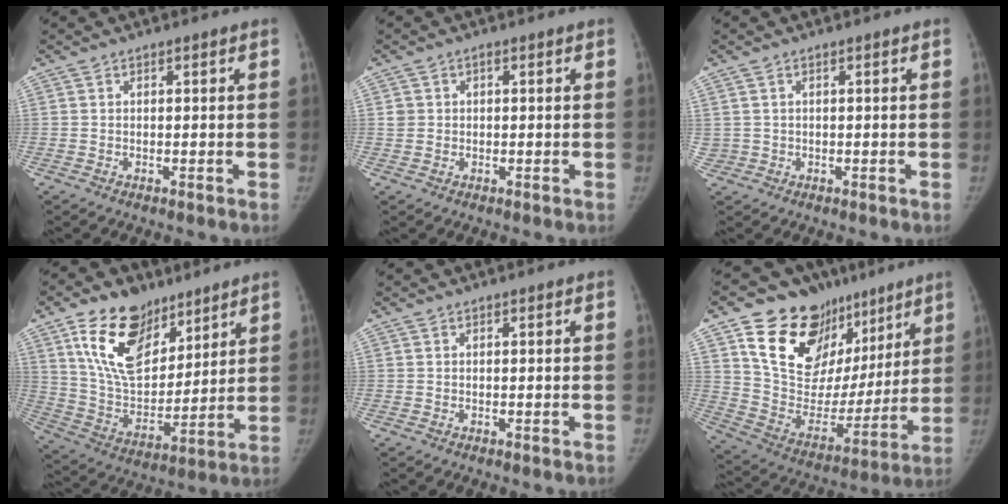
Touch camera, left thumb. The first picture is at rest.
{"total": 1.8, "force": [0.1, 1.7, 0.6], "torque": [-0.002, 0.004, 0.003]}
{"total": 1.9, "force": [0.1, 1.9, 0.2], "torque": [0.003, 0.003, 0.006]}
{"total": 18.3, "force": [10.6, 10.5, 10.5], "torque": [-0.141, -0.050, 0.201]}
{"total": 0.0}
{"total": 26.4, "force": [15.1, 16.5, 14.1], "torque": [-0.181, -0.034, 0.260]}